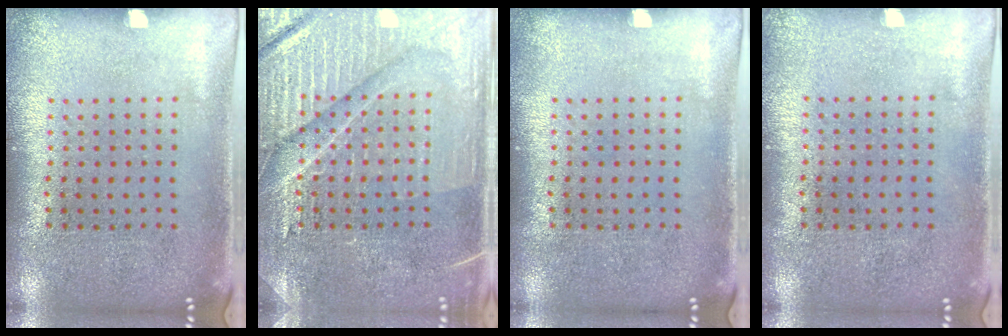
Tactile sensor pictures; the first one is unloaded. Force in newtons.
{"total": 4.3, "press": 4.2, "slide": 0.5}
{"total": 0.0}
{"total": 0.0}